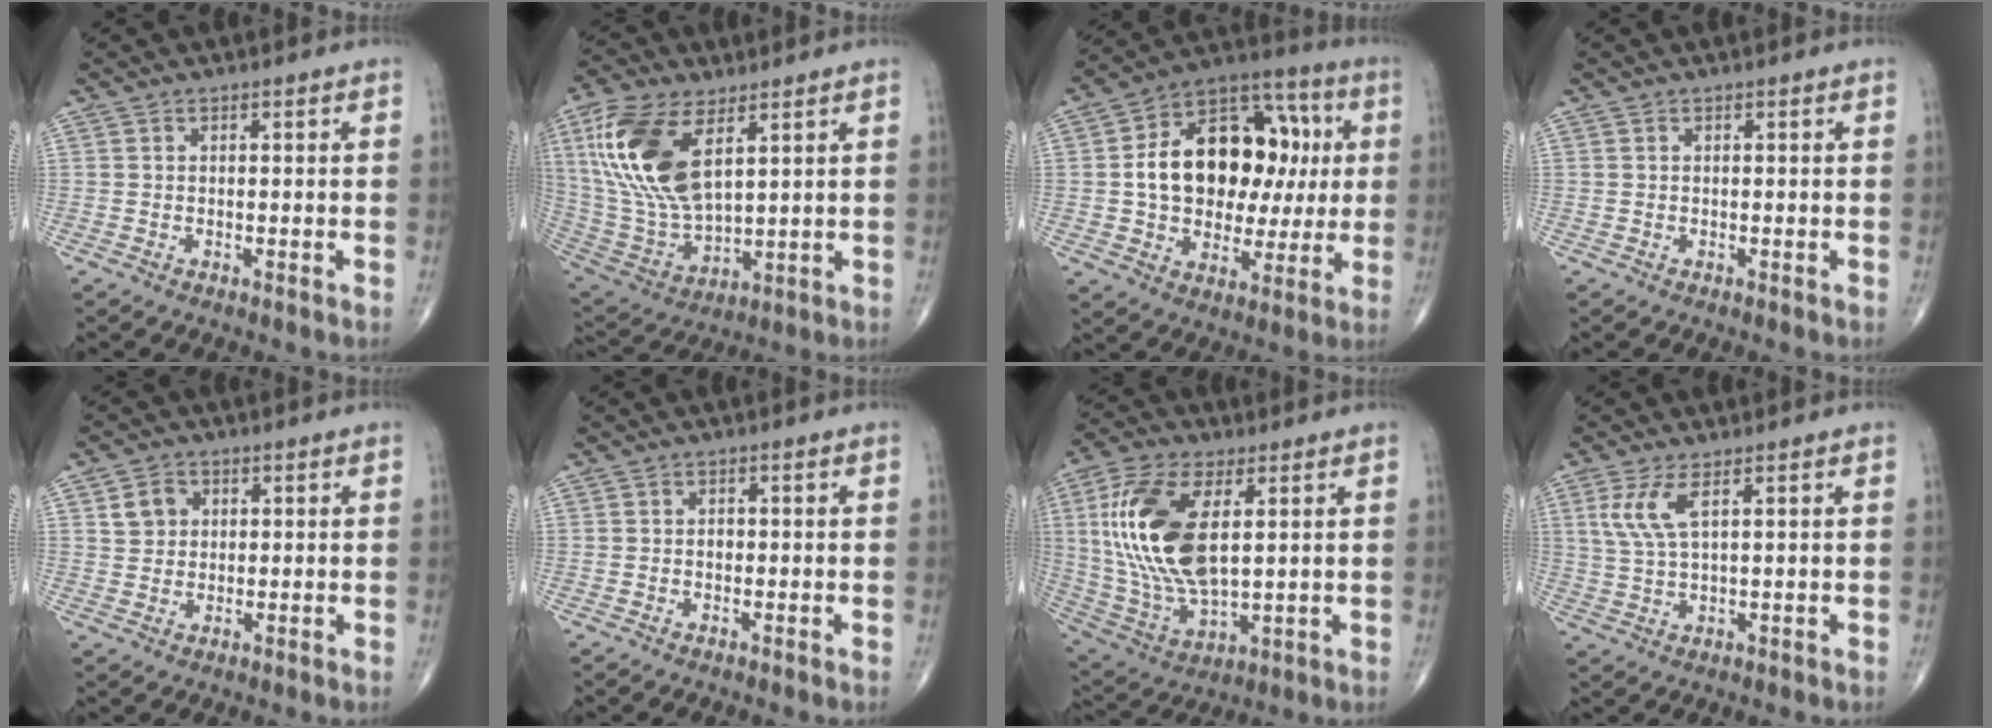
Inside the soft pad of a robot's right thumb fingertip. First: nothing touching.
{"total": 20.1, "force": [7.7, 9.7, 15.8], "torque": [-0.326, -0.026, 0.153]}
{"total": 23.1, "force": [2.4, 15.5, 16.9], "torque": [-0.232, 0.031, 0.043]}
{"total": 0.0}
{"total": 4.2, "force": [1.3, 3.6, 1.7], "torque": [-0.012, -0.002, 0.022]}
{"total": 0.9, "force": [-0.1, 0.7, 0.5], "torque": [-0.004, 0.003, -0.004]}
{"total": 20.4, "force": [4.2, 9.9, 17.3], "torque": [-0.358, -0.019, 0.083]}
{"total": 5.4, "force": [2.3, 1.5, 4.7], "torque": [-0.116, -0.005, 0.055]}